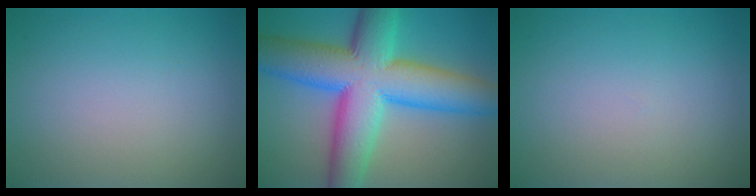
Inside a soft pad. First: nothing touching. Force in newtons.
{"total": 13.4, "press": 13.4, "slide": 0.1}
{"total": 0.0}